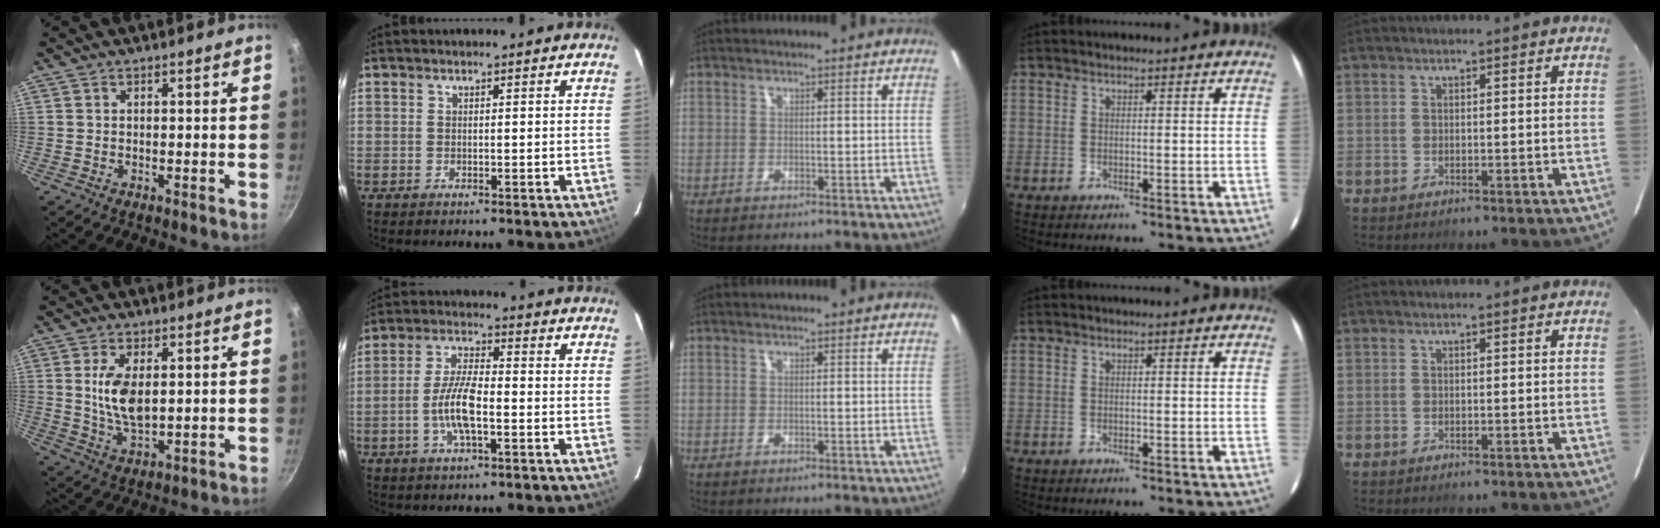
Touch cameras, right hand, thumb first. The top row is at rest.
{"thumb": {"total": 8.6, "force": [1.4, 4.4, 7.3], "torque": [-0.138, -0.014, 0.032]}, "index": {"total": 8.1, "force": [-2.3, 2.3, 7.4], "torque": [-0.150, 0.003, -0.047]}}